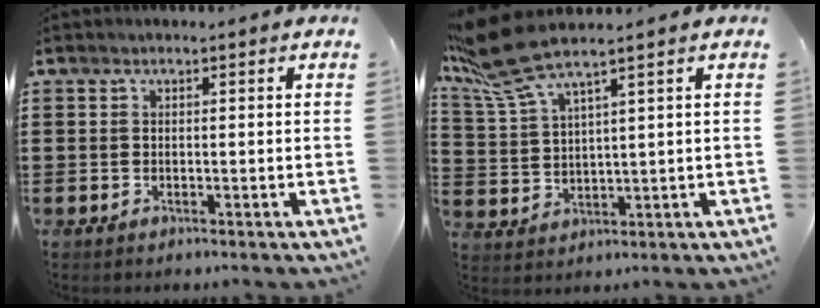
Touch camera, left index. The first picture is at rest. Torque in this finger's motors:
{"motor_torque": [0.60, -0.52, 0.85, 0.21]}